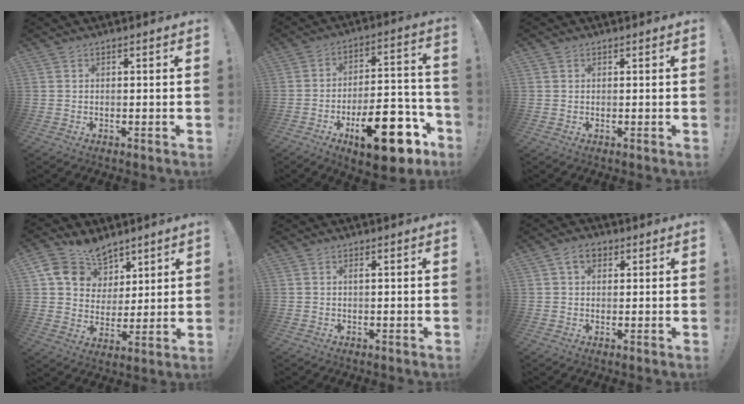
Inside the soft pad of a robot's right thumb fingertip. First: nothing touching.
{"total": 21.5, "force": [-11.2, 8.7, 16.2], "torque": [-0.223, 0.075, -0.170]}
{"total": 0.6, "force": [0.3, 0.5, 0.0], "torque": [0.008, -0.003, 0.005]}
{"total": 13.4, "force": [8.6, 9.4, 4.1], "torque": [-0.073, -0.053, 0.172]}
{"total": 0.6, "force": [0.1, -0.1, 0.6], "torque": [-0.005, -0.003, -0.001]}
{"total": 4.8, "force": [2.0, 3.2, 3.0], "torque": [-0.053, 0.005, 0.038]}